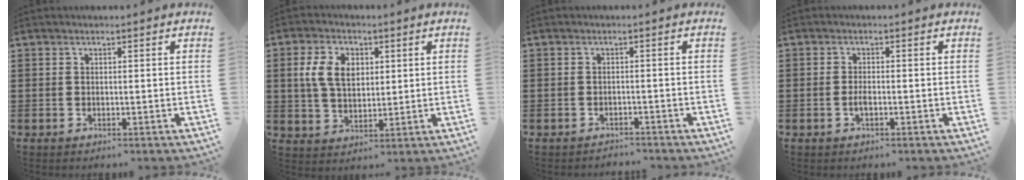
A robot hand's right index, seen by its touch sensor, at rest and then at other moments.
{"total": 6.7, "force": [1.6, 4.5, 4.6], "torque": [-0.119, 0.011, 0.023]}
{"total": 1.3, "force": [-1.3, 0.2, -0.1], "torque": [-0.004, 0.001, -0.029]}
{"total": 1.8, "force": [-0.5, 0.6, 1.6], "torque": [-0.031, 0.000, -0.009]}